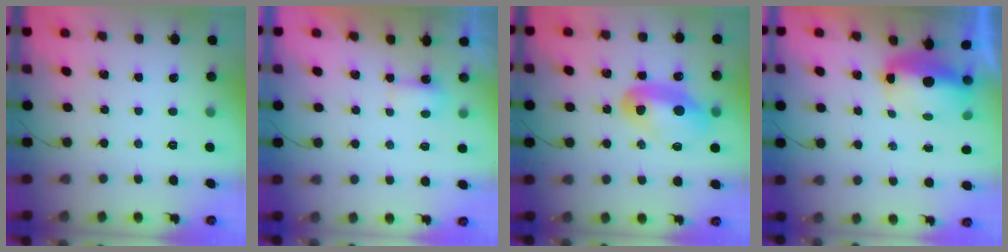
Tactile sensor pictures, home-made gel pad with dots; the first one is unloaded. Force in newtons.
{"total": 3.3, "press": 3.1, "slide": 1.0}
{"total": 11.9, "press": 11.9, "slide": 0.7}
{"total": 6.4, "press": 6.3, "slide": 1.0}